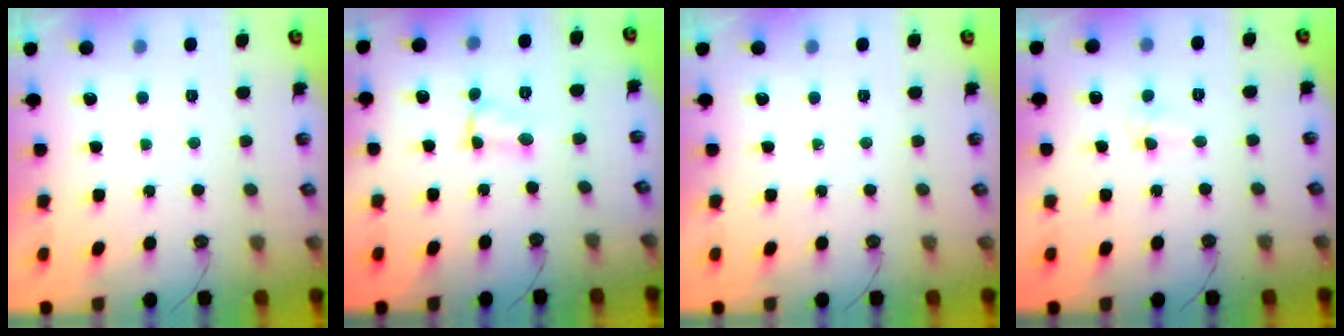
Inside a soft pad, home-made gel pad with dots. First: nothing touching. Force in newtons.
{"total": 1.9, "press": 1.9, "slide": 0.4}
{"total": 0.0}
{"total": 2.5, "press": 2.4, "slide": 0.9}